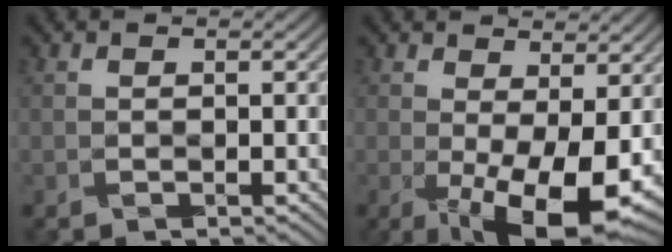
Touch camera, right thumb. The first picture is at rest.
{"total": 10.4, "force": [-1.4, 3.7, 9.6], "torque": [-0.142, -0.002, -0.021]}